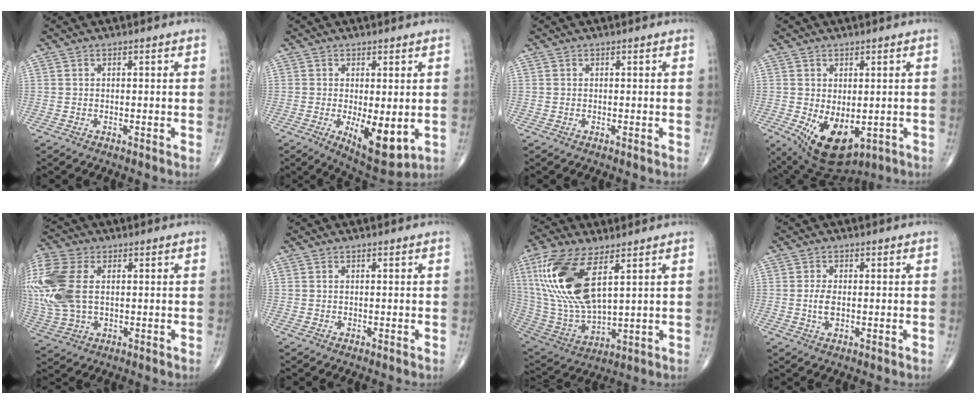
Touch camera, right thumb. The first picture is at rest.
{"total": 10.0, "force": [-1.8, 4.0, 9.0], "torque": [-0.125, -0.027, -0.014]}
{"total": 0.0}
{"total": 10.8, "force": [-2.4, 6.3, 8.5], "torque": [-0.125, -0.010, -0.013]}
{"total": 18.0, "force": [2.5, 11.2, 13.9], "torque": [-0.365, 0.002, 0.051]}
{"total": 0.0}
{"total": 20.4, "force": [7.6, 8.5, 16.9], "torque": [-0.367, -0.032, 0.155]}
{"total": 3.0, "force": [-0.1, 1.5, 2.6], "torque": [-0.055, -0.004, -0.002]}